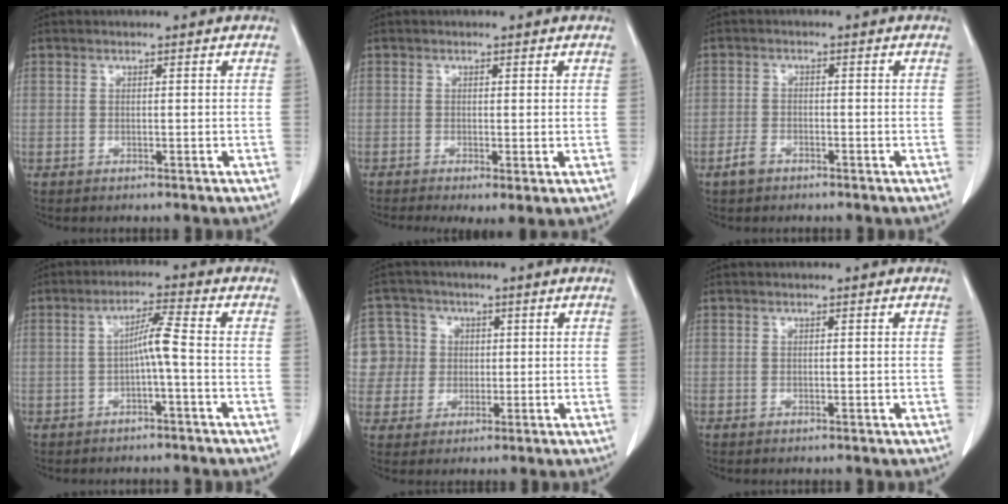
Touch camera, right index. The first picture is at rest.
{"total": 3.7, "force": [-1.3, 1.3, 3.2], "torque": [-0.050, -0.014, -0.021]}
{"total": 2.3, "force": [-1.6, 1.3, 1.0], "torque": [-0.027, 0.002, -0.026]}
{"total": 4.2, "force": [-0.8, -0.3, 4.1], "torque": [-0.072, 0.012, -0.012]}
{"total": 9.4, "force": [1.6, 9.2, 1.0], "torque": [-0.035, 0.037, 0.043]}
{"total": 0.0}